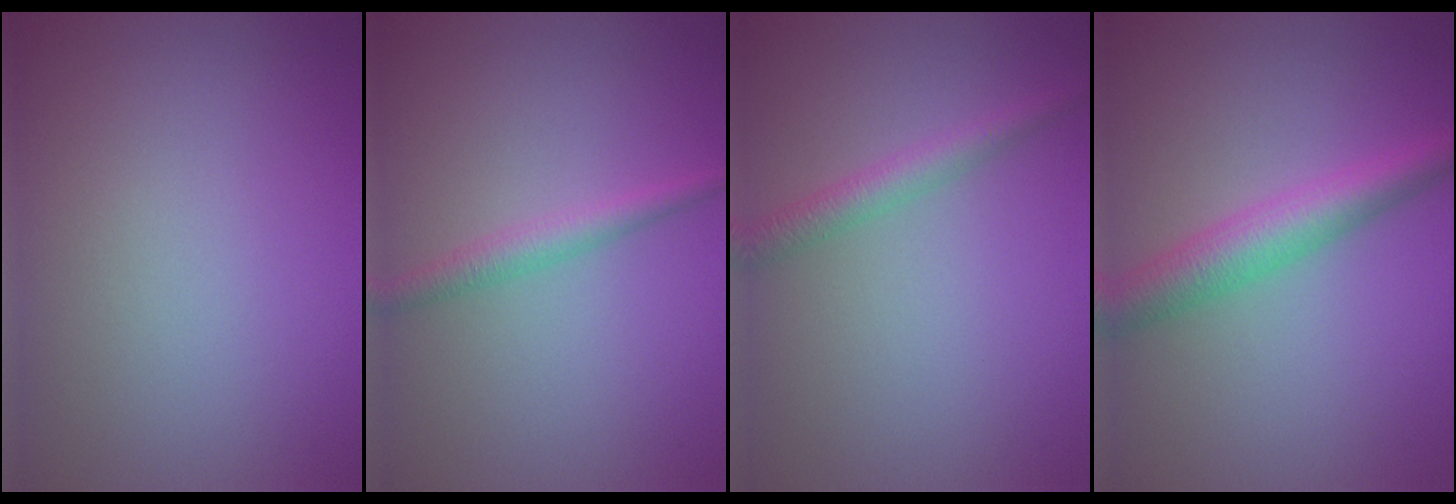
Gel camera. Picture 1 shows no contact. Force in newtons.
{"total": 1.9, "press": 1.9, "slide": 0.0}
{"total": 2.2, "press": 2.2, "slide": 0.2}
{"total": 4.4, "press": 4.4, "slide": 0.1}